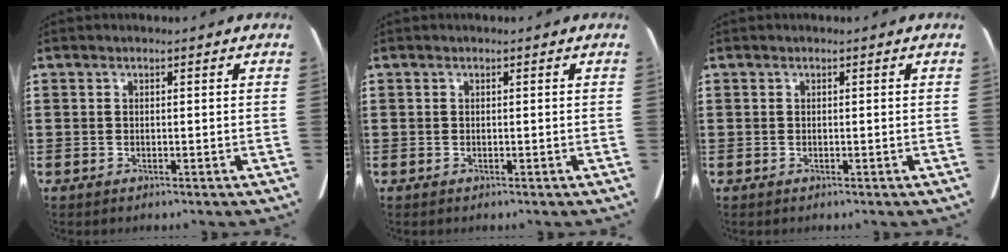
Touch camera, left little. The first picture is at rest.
{"total": 0.0}
{"total": 0.0}